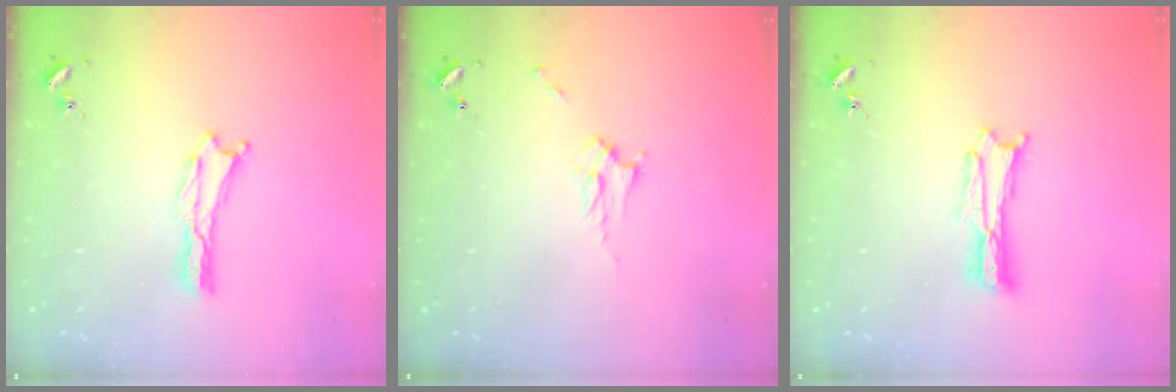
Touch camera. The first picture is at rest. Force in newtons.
{"total": 2.9, "press": 2.9, "slide": 0.4}
{"total": 1.2, "press": 1.2, "slide": 0.2}